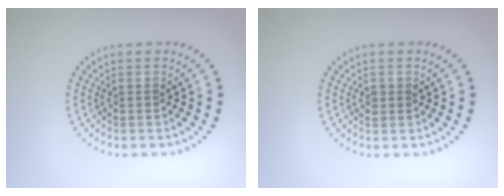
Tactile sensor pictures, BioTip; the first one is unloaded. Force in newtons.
{"total": 1.0, "press": 1.0, "slide": 0.1}